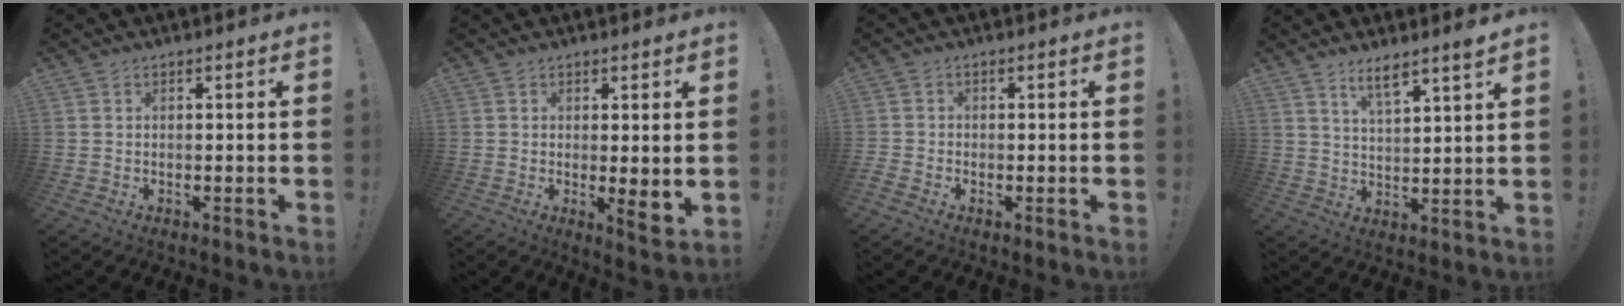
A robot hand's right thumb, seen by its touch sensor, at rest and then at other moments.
{"total": 4.9, "force": [0.5, 0.7, 4.9], "torque": [-0.060, -0.018, 0.010]}
{"total": 1.6, "force": [-1.2, 1.1, 0.3], "torque": [-0.010, 0.006, -0.018]}
{"total": 6.4, "force": [5.1, 0.5, 3.8], "torque": [-0.061, -0.035, 0.086]}